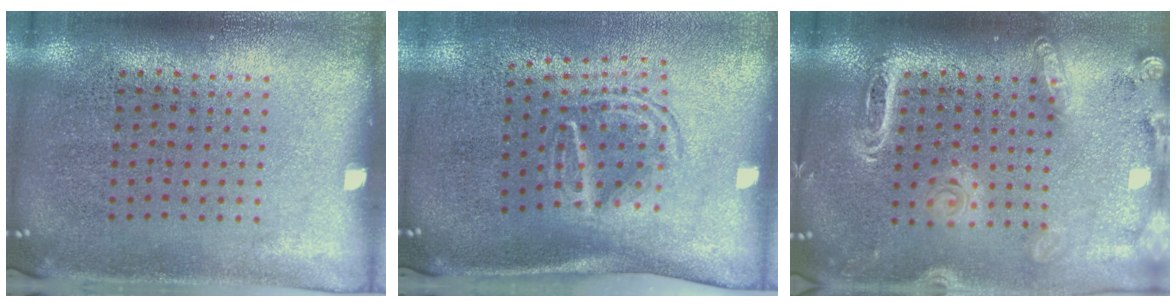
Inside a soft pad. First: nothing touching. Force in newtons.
{"total": 1.6, "press": 1.1, "slide": 1.2}
{"total": 1.9, "press": 1.8, "slide": 0.7}